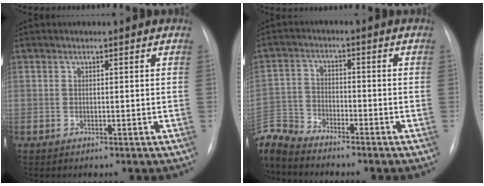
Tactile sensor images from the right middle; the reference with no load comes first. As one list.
[{"total": 7.9, "force": [-7.8, 1.2, 0.7], "torque": [-0.025, 0.003, -0.157]}]